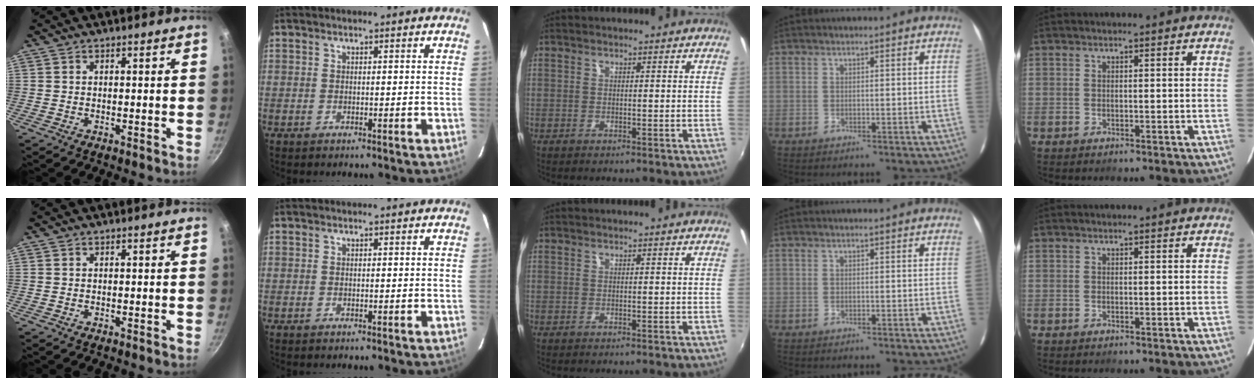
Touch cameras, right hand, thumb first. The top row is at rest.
{}